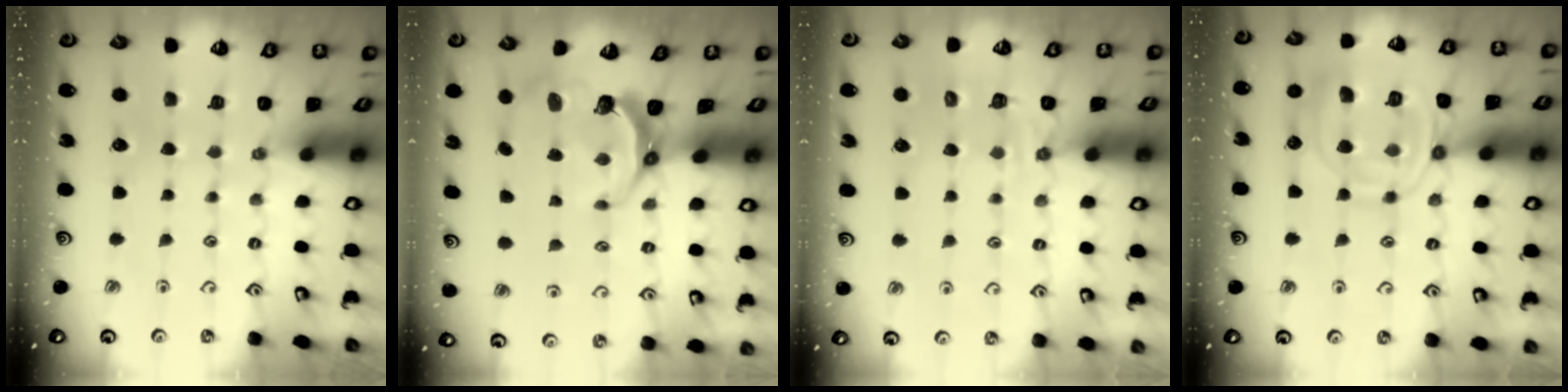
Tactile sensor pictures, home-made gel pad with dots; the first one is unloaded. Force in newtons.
{"total": 8.1, "press": 6.8, "slide": 4.4}
{"total": 3.6, "press": 3.1, "slide": 1.9}
{"total": 13.3, "press": 13.3, "slide": 1.3}